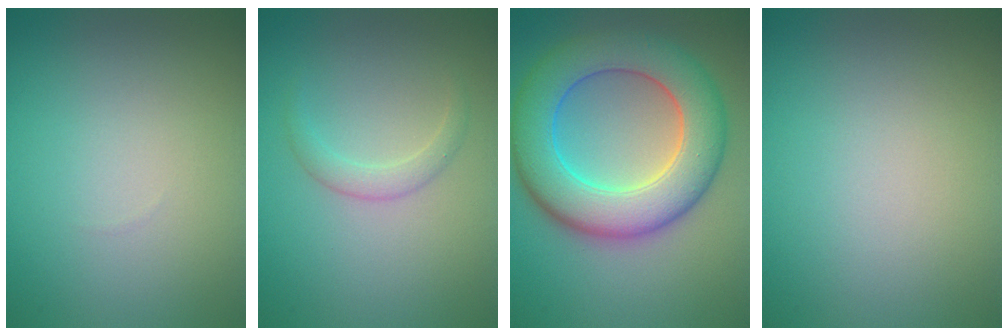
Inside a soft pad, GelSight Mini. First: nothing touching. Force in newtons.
{"total": 1.6, "press": 1.6, "slide": 0.0}
{"total": 9.7, "press": 9.7, "slide": 0.1}
{"total": 0.0}